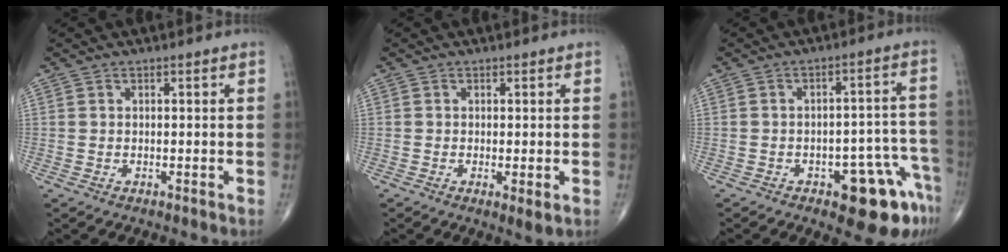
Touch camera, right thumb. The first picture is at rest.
{"total": 2.5, "force": [-0.6, 0.4, 2.4], "torque": [-0.044, -0.011, -0.011]}
{"total": 12.0, "force": [-6.4, 4.5, 9.1], "torque": [-0.074, 0.048, -0.075]}